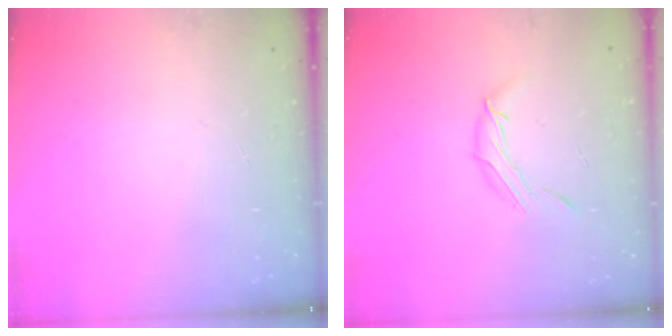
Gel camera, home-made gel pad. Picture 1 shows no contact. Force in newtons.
{"total": 6.6, "press": 6.6, "slide": 0.6}